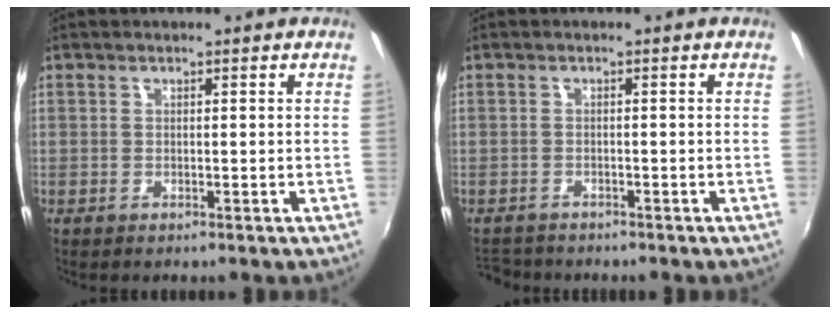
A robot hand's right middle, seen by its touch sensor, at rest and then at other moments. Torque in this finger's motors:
{"motor_torque": [-0.48, -0.13, -0.10, 0.00]}